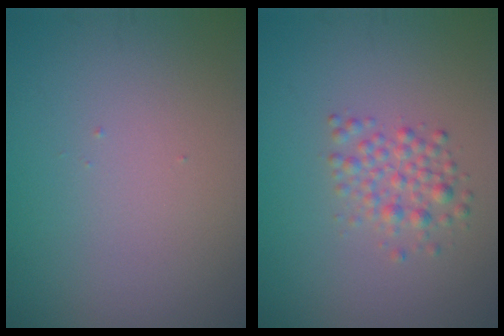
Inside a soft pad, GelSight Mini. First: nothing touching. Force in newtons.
{"total": 2.3, "press": 2.3, "slide": 0.0}